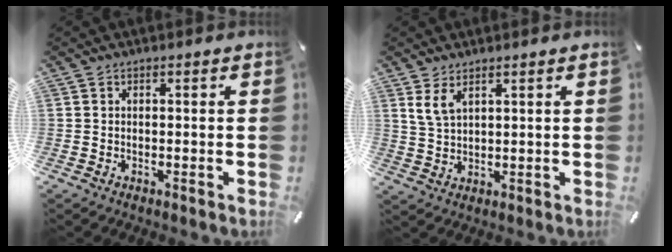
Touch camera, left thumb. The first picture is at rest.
{"total": 4.6, "force": [2.8, 2.1, 2.9], "torque": [-0.063, 0.000, 0.053]}